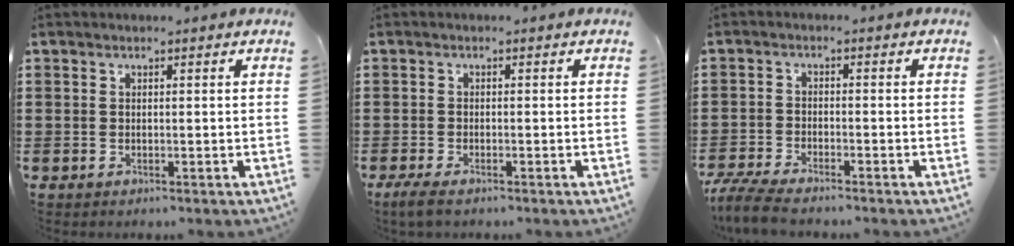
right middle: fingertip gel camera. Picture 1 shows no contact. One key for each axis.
{"total": 1.6, "fx": -1.2, "fy": 0.3, "fz": 1.1, "tx": -0.036, "ty": -0.008, "tz": -0.027}
{"total": 4.5, "fx": -4.2, "fy": 0.3, "fz": 1.7, "tx": -0.056, "ty": -0.014, "tz": -0.088}